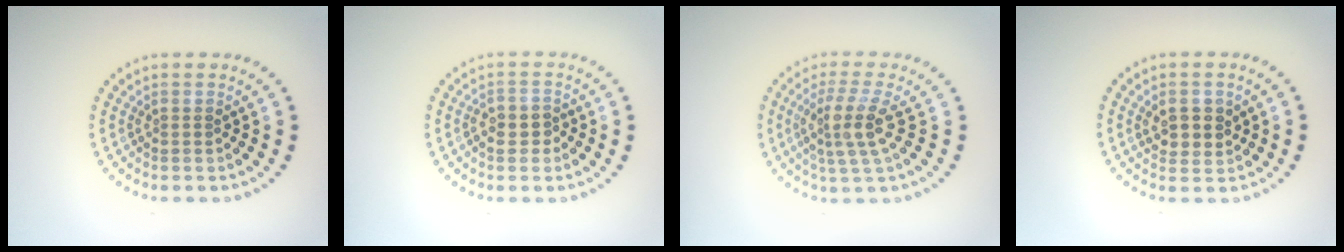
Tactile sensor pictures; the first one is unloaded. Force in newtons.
{"total": 2.0, "press": 1.9, "slide": 0.6}
{"total": 3.6, "press": 2.9, "slide": 2.2}
{"total": 2.8, "press": 2.7, "slide": 0.7}